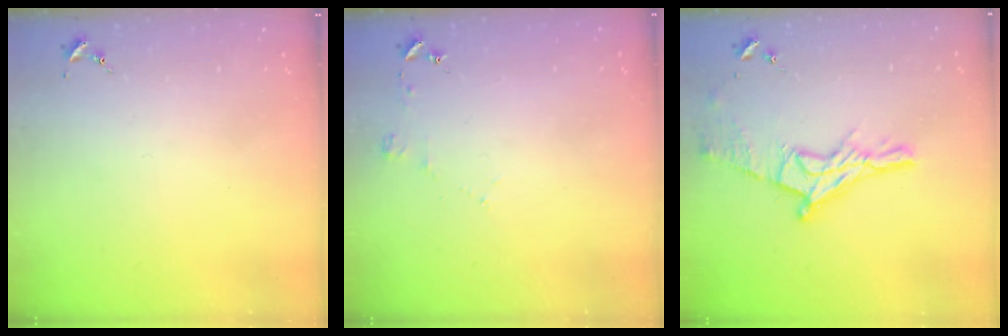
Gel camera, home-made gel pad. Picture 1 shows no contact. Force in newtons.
{"total": 3.5, "press": 3.5, "slide": 0.4}
{"total": 15.7, "press": 15.7, "slide": 1.0}